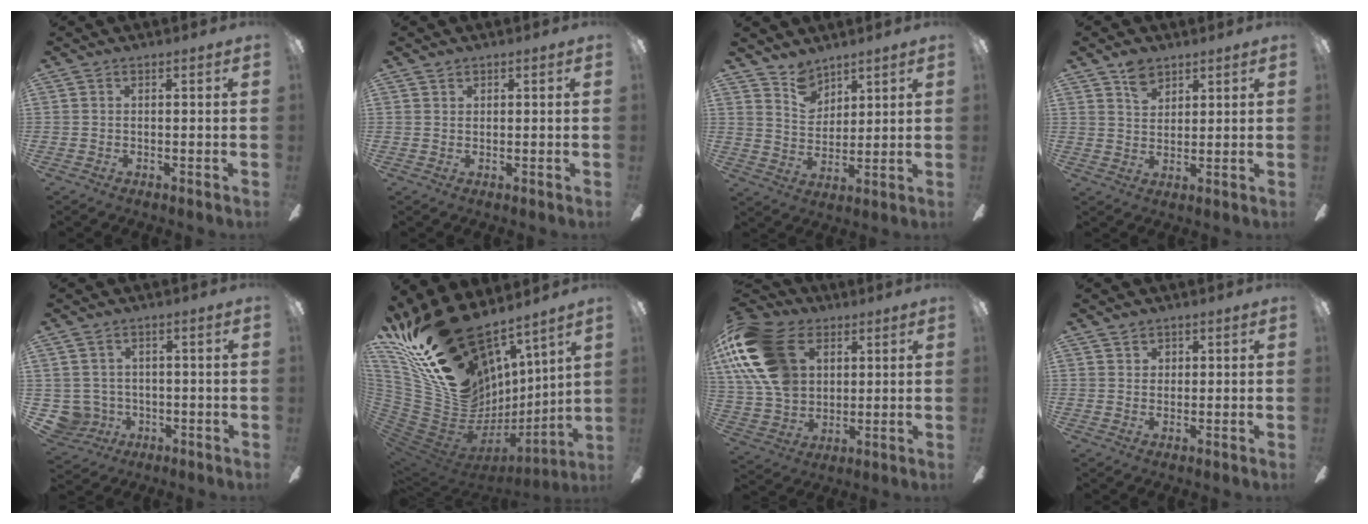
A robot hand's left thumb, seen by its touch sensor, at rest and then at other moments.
{"total": 0.9, "force": [0.7, 0.5, 0.2], "torque": [-0.003, 0.002, 0.014]}
{"total": 7.7, "force": [6.2, 4.4, 1.2], "torque": [-0.027, -0.031, 0.118]}
{"total": 5.5, "force": [3.9, 3.3, 2.0], "torque": [-0.027, -0.011, 0.069]}
{"total": 5.4, "force": [0.0, 5.4, 0.7], "torque": [-0.049, 0.000, 0.004]}
{"total": 29.2, "force": [19.6, 14.1, 16.4], "torque": [-0.289, -0.171, 0.394]}
{"total": 23.2, "force": [7.7, 16.0, 15.0], "torque": [-0.314, -0.013, 0.143]}
{"total": 1.9, "force": [1.3, 1.4, 0.1], "torque": [0.012, -0.001, 0.020]}